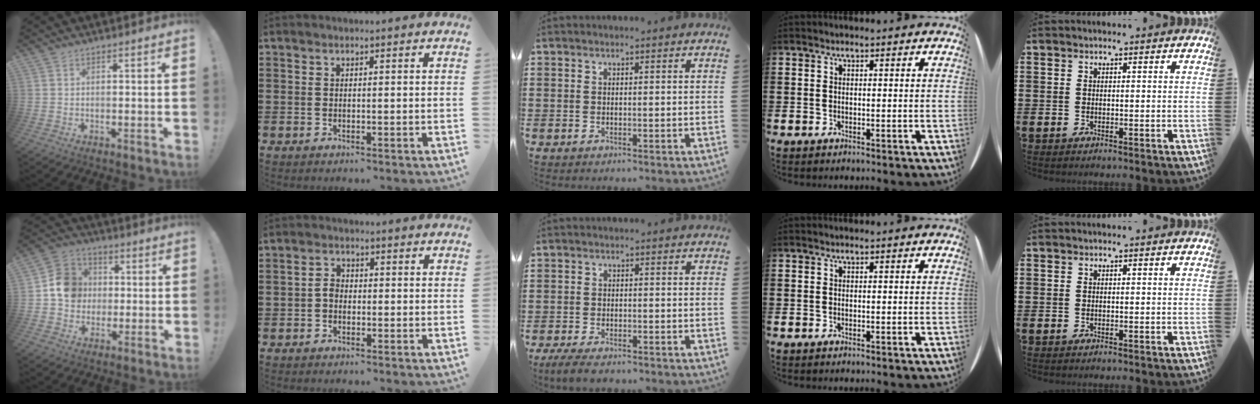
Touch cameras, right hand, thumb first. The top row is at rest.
{"thumb": {"total": 10.8, "force": [0.2, 10.2, 3.8], "torque": [-0.037, 0.015, 0.012]}, "index": {"total": 1.9, "force": [-0.6, 1.3, 1.2], "torque": [-0.026, 0.005, -0.012]}, "middle": {"total": 2.9, "force": [-2.5, 0.7, 1.2], "torque": [-0.044, -0.005, -0.057]}}